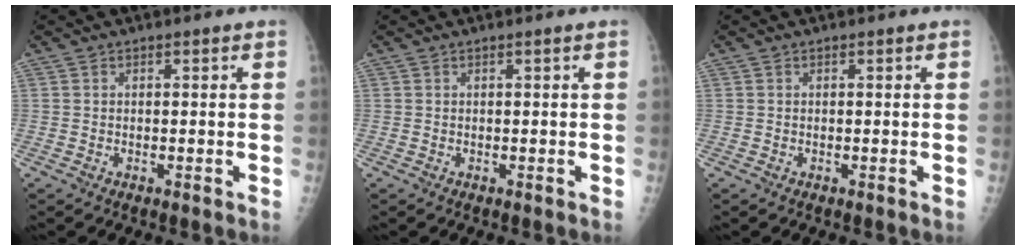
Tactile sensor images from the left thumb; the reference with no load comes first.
{"total": 0.0}
{"total": 0.0}